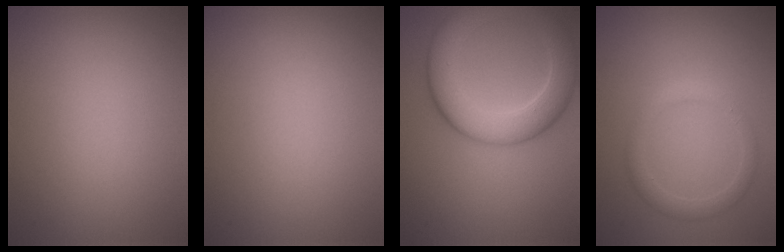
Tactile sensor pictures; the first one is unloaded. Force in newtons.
{"total": 0.0}
{"total": 7.0, "press": 7.0, "slide": 0.5}
{"total": 1.8, "press": 1.8, "slide": 0.2}